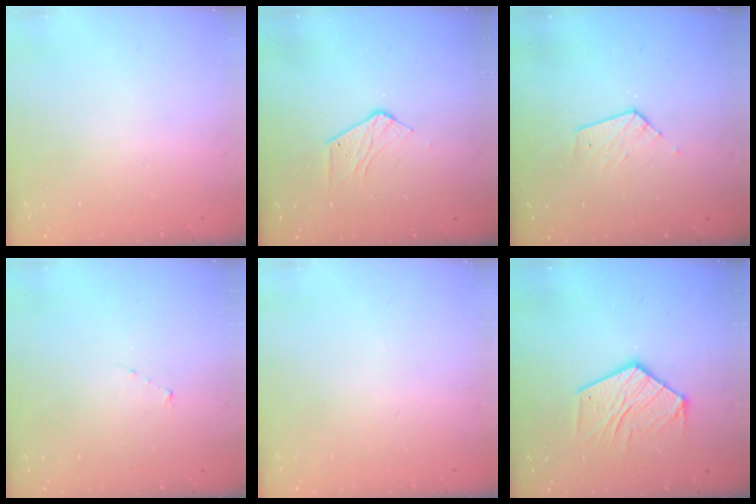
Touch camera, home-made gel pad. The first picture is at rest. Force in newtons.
{"total": 5.3, "press": 5.3, "slide": 0.2}
{"total": 4.8, "press": 4.8, "slide": 0.4}
{"total": 2.7, "press": 2.7, "slide": 0.3}
{"total": 0.0}
{"total": 13.4, "press": 13.4, "slide": 1.2}